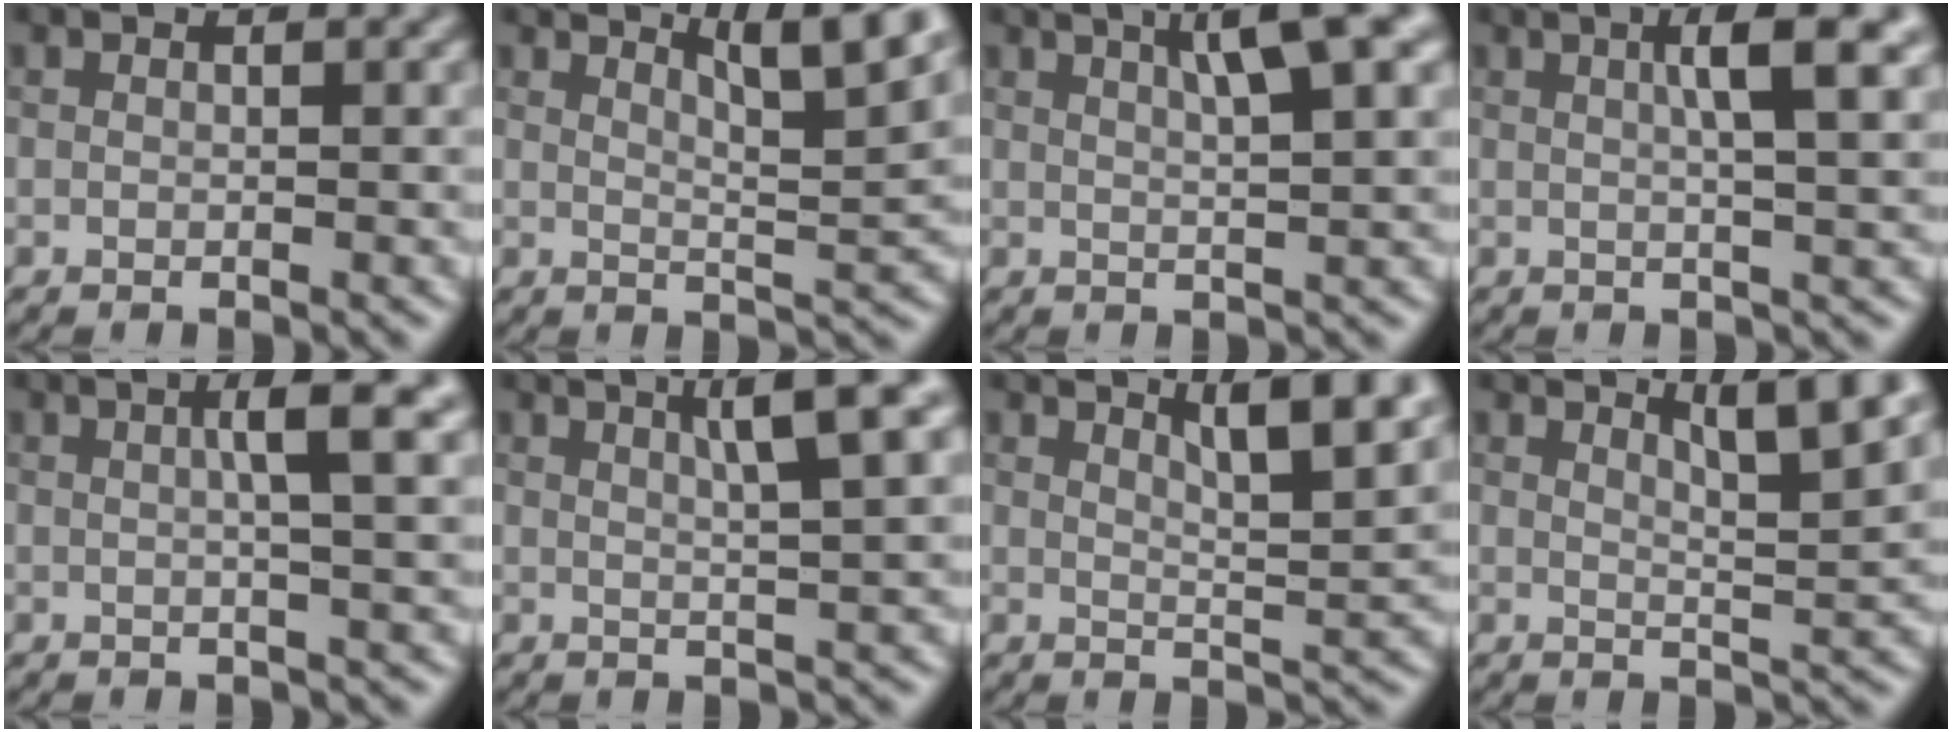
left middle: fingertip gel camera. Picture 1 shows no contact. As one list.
[{"total": 6.2, "force": [4.2, 1.1, 4.5], "torque": [-0.055, 0.006, 0.055]}, {"total": 5.6, "force": [2.6, 0.9, 4.9], "torque": [-0.069, 0.008, 0.040]}, {"total": 5.0, "force": [1.5, 0.8, 4.7], "torque": [-0.065, 0.010, 0.021]}, {"total": 4.1, "force": [1.0, 0.6, 3.9], "torque": [-0.056, 0.008, 0.012]}, {"total": 5.5, "force": [2.5, 0.9, 4.8], "torque": [-0.060, 0.012, 0.039]}, {"total": 6.8, "force": [4.0, 1.6, 5.3], "torque": [-0.056, 0.013, 0.052]}, {"total": 5.3, "force": [3.3, 0.9, 4.1], "torque": [-0.051, 0.003, 0.052]}]